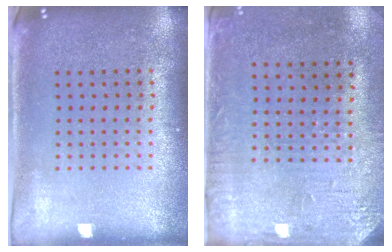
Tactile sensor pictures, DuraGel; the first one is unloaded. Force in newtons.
{"total": 3.3, "press": 2.7, "slide": 1.9}